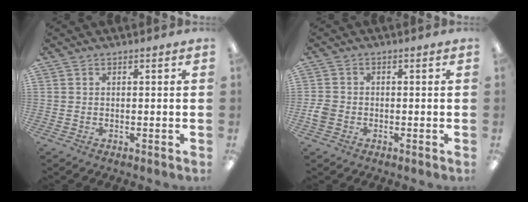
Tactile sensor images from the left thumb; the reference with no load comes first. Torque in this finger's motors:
{"motor_torque": [-0.18, 0.20, 0.11, -0.03, 0.00]}